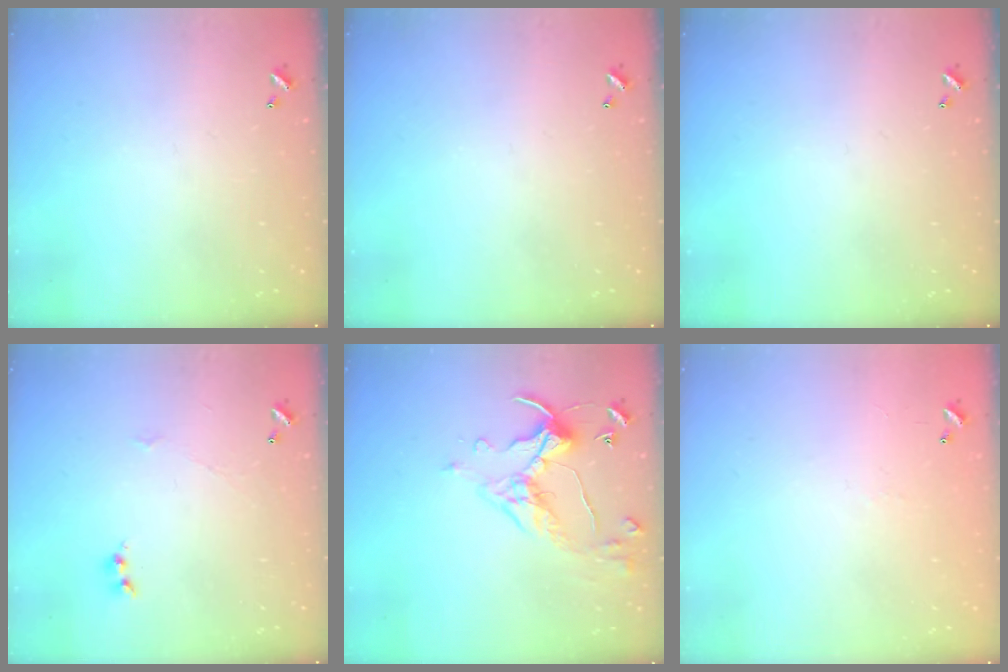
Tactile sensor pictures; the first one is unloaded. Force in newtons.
{"total": 0.0}
{"total": 0.0}
{"total": 1.2, "press": 1.1, "slide": 0.4}
{"total": 5.8, "press": 5.8, "slide": 0.7}
{"total": 7.5, "press": 7.4, "slide": 0.7}